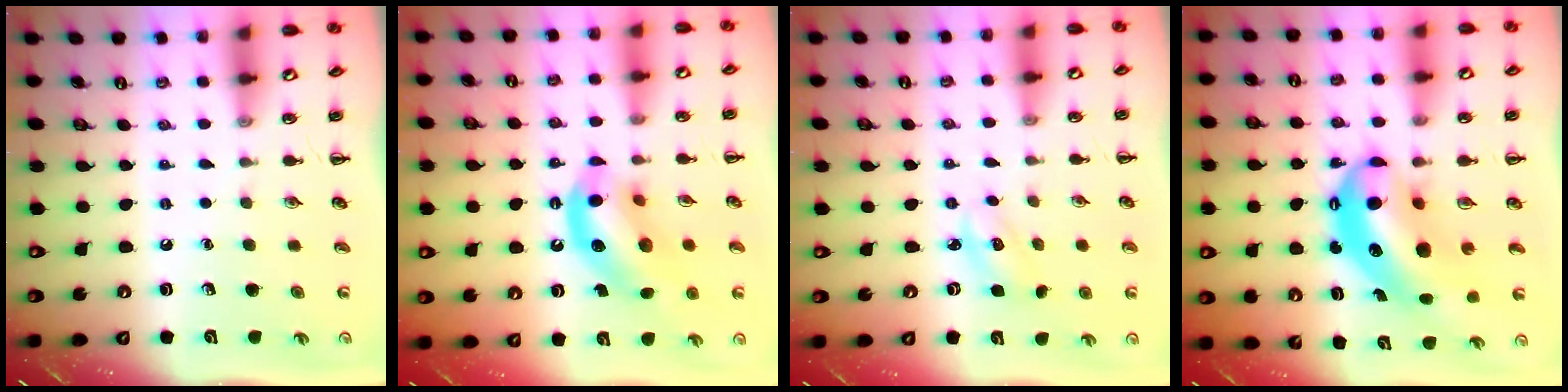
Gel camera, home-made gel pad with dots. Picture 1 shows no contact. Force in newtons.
{"total": 12.8, "press": 12.4, "slide": 3.2}
{"total": 2.6, "press": 2.5, "slide": 0.6}
{"total": 12.8, "press": 12.4, "slide": 3.1}